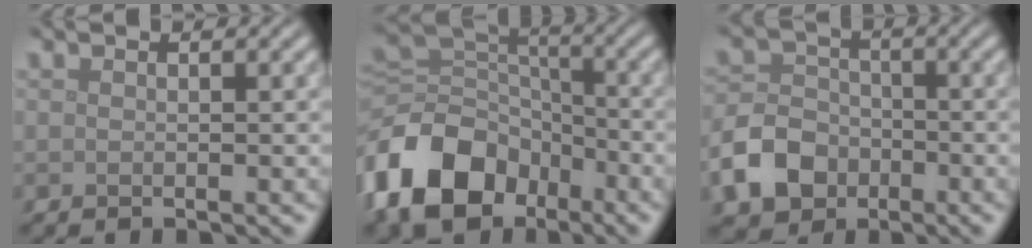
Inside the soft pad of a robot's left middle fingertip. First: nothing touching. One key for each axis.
{"total": 11.8, "fx": -6.0, "fy": 8.1, "fz": 6.2, "tx": -0.137, "ty": -0.013, "tz": -0.124}
{"total": 6.2, "fx": -2.9, "fy": 4.7, "fz": 2.7, "tx": -0.051, "ty": -0.005, "tz": -0.064}